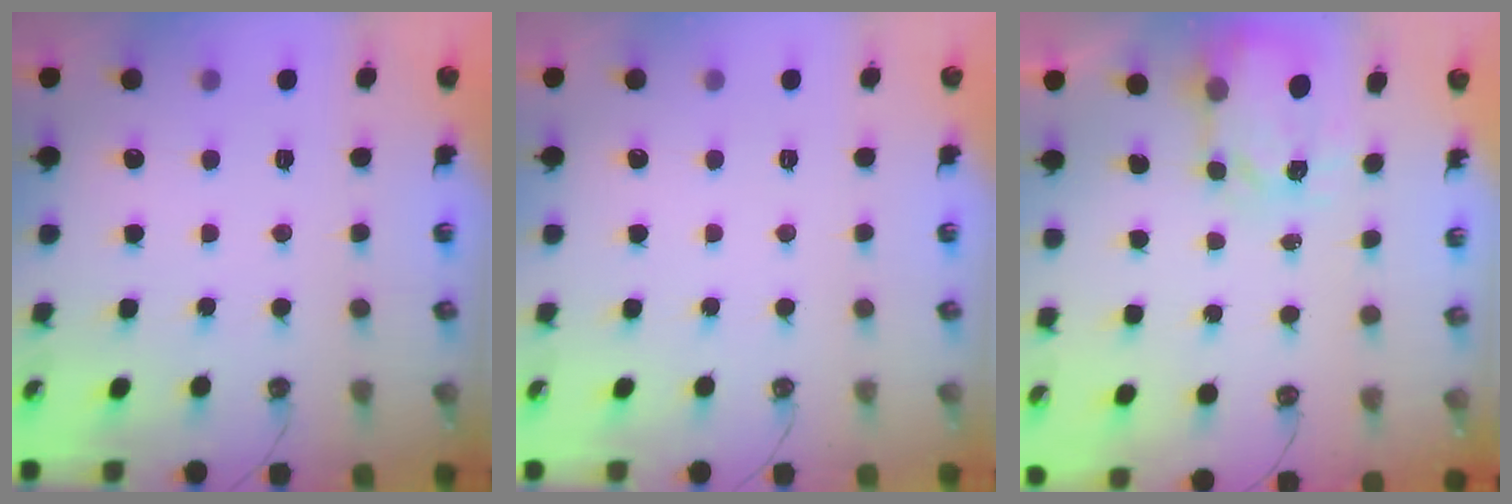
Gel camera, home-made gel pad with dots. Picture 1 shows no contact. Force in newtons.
{"total": 0.0}
{"total": 3.9, "press": 3.8, "slide": 0.5}